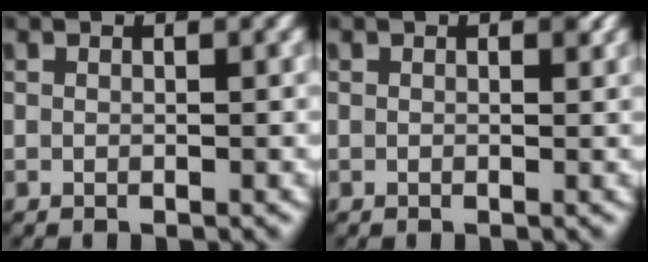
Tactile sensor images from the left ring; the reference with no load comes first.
{"total": 0.7, "force": [0.4, 0.2, 0.5], "torque": [-0.001, -0.001, 0.005]}